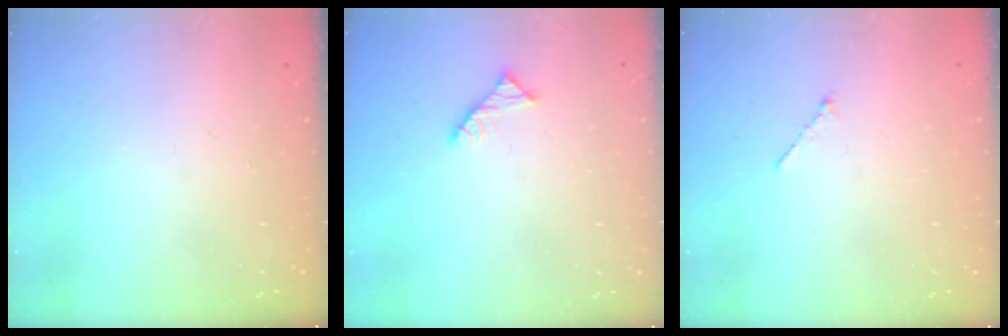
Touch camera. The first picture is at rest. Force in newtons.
{"total": 3.0, "press": 3.0, "slide": 0.4}
{"total": 1.2, "press": 1.2, "slide": 0.4}